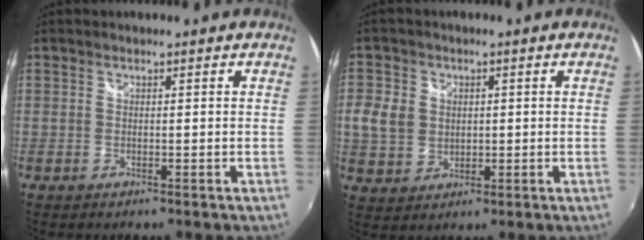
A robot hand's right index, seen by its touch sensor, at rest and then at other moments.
{"total": 7.6, "force": [0.4, 6.5, 3.8], "torque": [-0.091, 0.008, 0.010]}